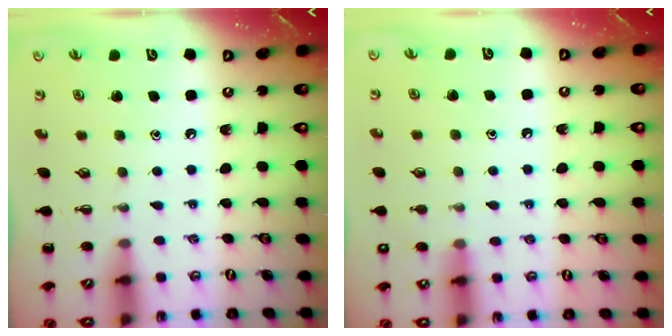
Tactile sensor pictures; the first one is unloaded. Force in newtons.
{"total": 8.4, "press": 8.2, "slide": 2.0}